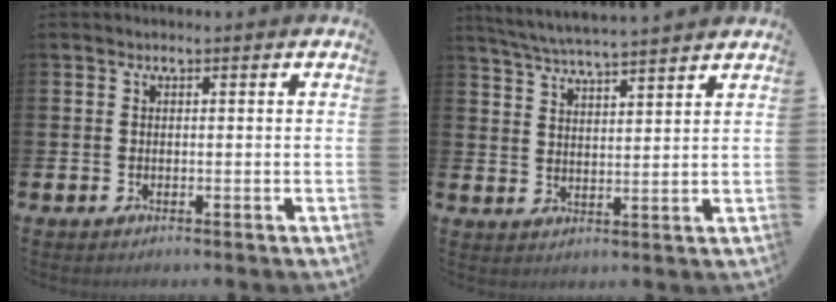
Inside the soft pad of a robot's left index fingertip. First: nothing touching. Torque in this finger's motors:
{"motor_torque": [0.93, -1.21, 0.36, 0.05]}